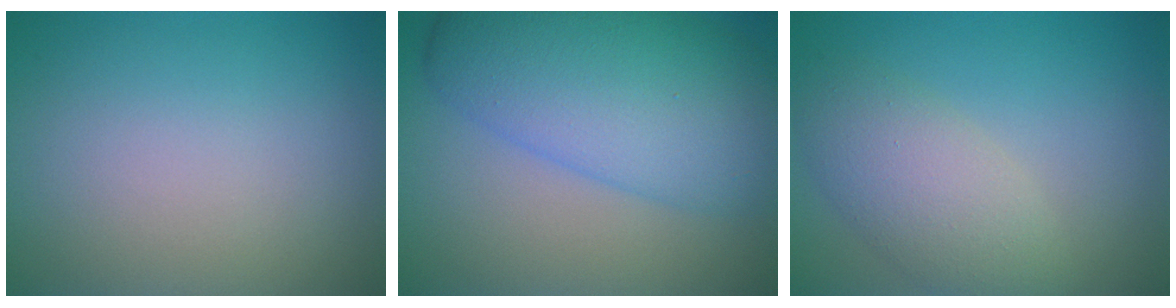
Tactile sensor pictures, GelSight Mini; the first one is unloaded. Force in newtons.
{"total": 10.3, "press": 10.3, "slide": 0.1}
{"total": 4.8, "press": 4.8, "slide": 0.2}